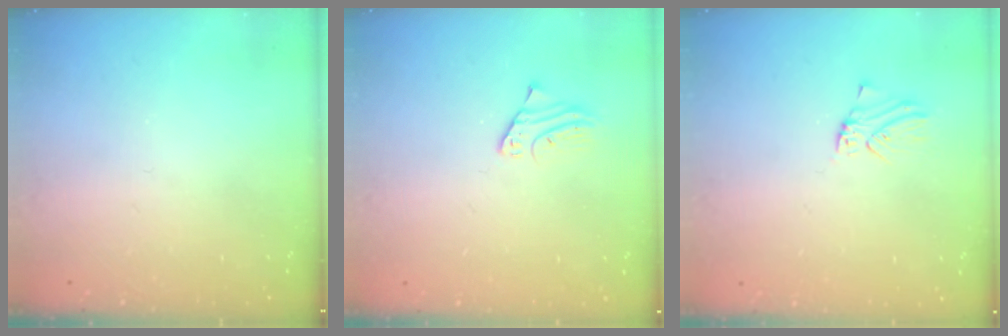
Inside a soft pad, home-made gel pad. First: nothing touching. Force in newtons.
{"total": 2.4, "press": 2.4, "slide": 0.2}
{"total": 0.0}